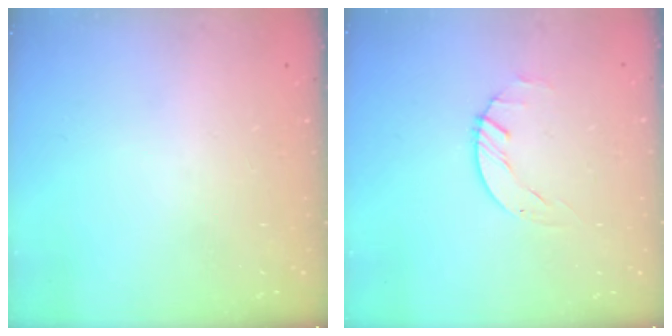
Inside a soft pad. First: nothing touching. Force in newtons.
{"total": 0.6, "press": 0.6, "slide": 0.1}